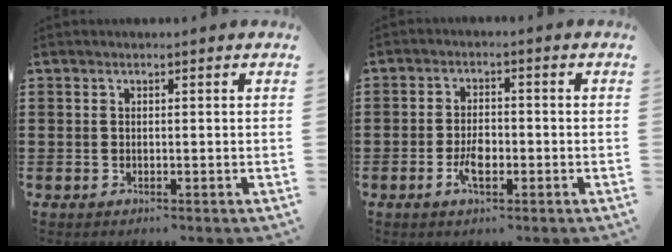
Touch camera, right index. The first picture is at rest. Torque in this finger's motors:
{"motor_torque": [1.11, 1.02, 0.12, 0.08]}